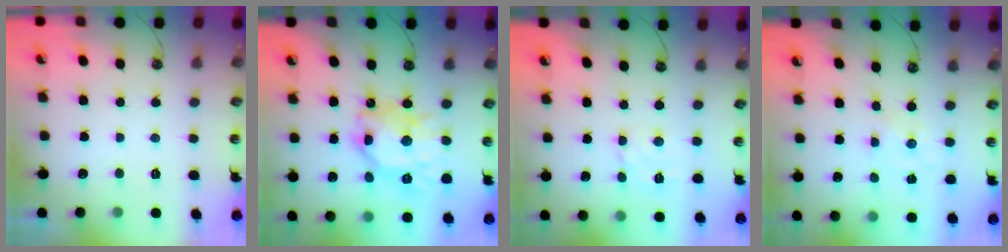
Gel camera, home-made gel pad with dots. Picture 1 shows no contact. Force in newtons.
{"total": 15.7, "press": 15.6, "slide": 1.6}
{"total": 3.0, "press": 3.0, "slide": 0.3}
{"total": 0.0}